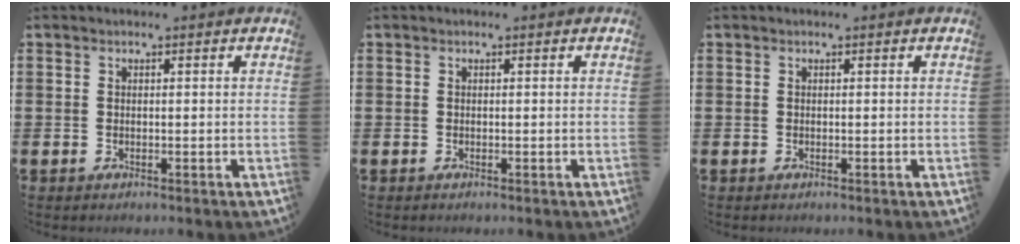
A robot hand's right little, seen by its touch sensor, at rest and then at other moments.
{"total": 0.0}
{"total": 0.0}